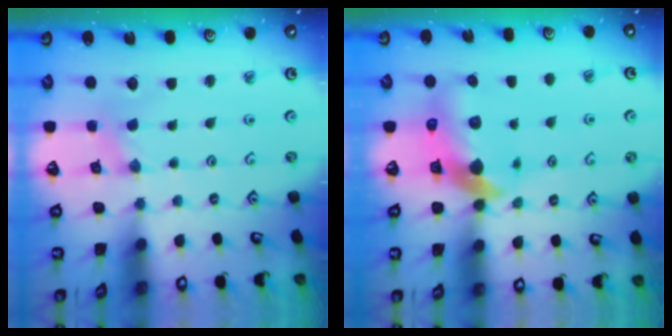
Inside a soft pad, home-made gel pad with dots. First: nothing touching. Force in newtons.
{"total": 9.9, "press": 9.8, "slide": 1.3}